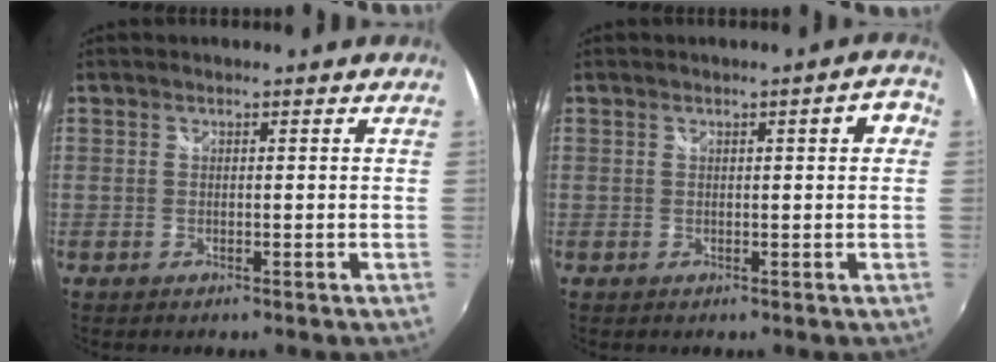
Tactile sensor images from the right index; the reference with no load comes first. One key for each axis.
{"total": 3.4, "fx": 0.9, "fy": 0.7, "fz": 3.2, "tx": -0.042, "ty": 0.010, "tz": 0.014}